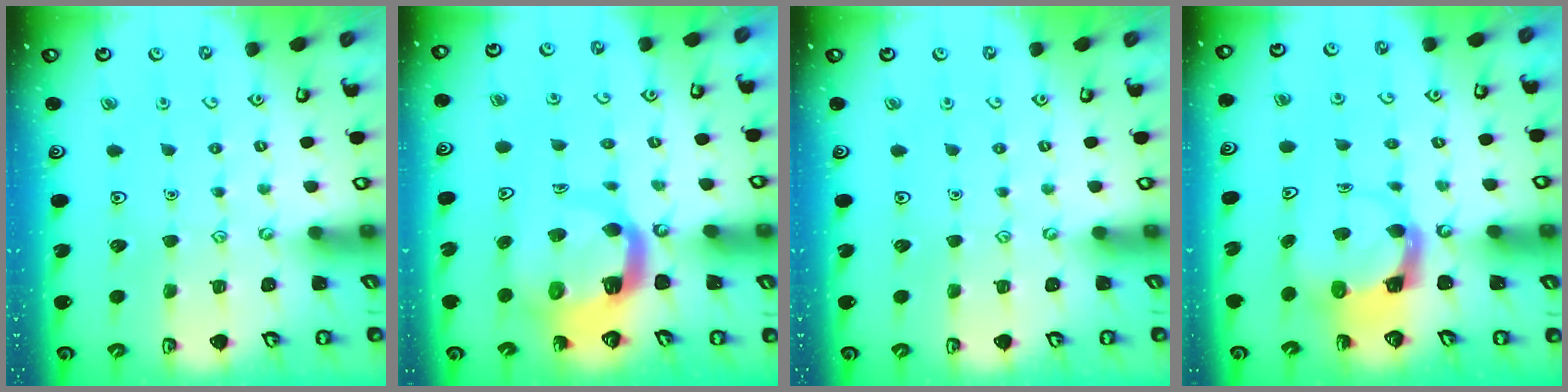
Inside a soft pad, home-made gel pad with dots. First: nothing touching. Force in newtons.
{"total": 8.0, "press": 7.9, "slide": 1.0}
{"total": 0.0}
{"total": 3.7, "press": 3.7, "slide": 0.5}